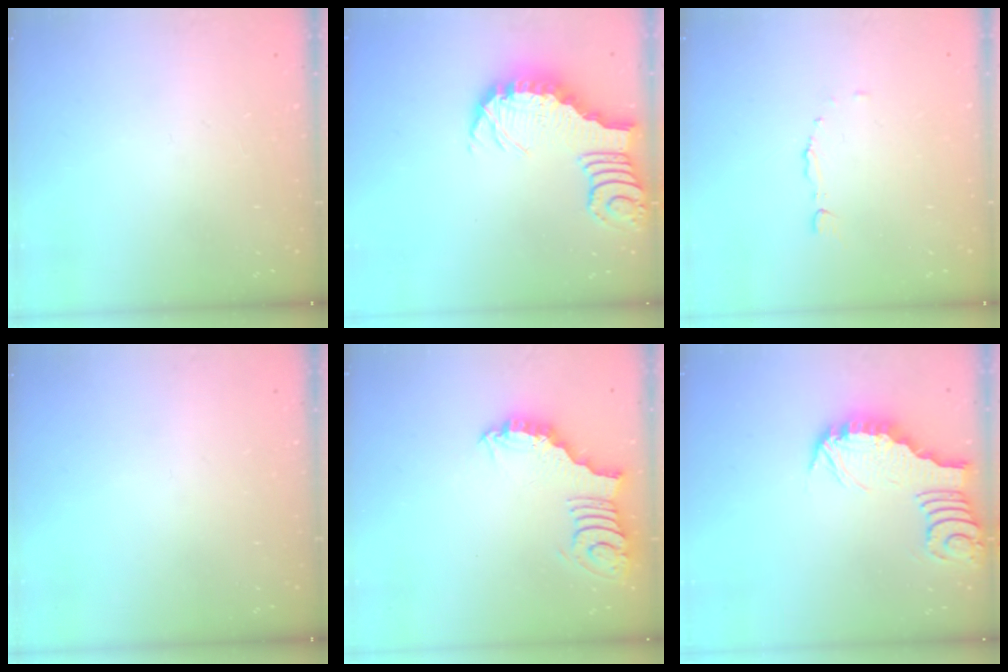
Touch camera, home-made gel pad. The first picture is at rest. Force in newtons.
{"total": 3.1, "press": 3.1, "slide": 0.6}
{"total": 3.3, "press": 3.2, "slide": 0.7}
{"total": 0.0}
{"total": 2.9, "press": 2.9, "slide": 0.4}
{"total": 3.1, "press": 3.1, "slide": 0.4}